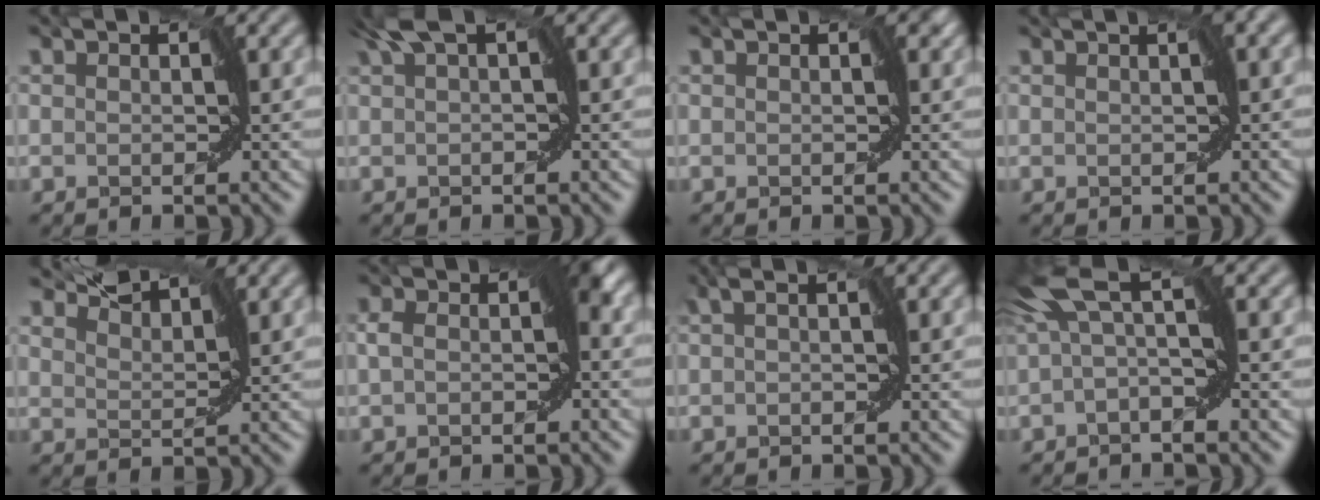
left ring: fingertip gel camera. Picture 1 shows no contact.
{"total": 2.5, "force": [1.3, 0.5, 2.1], "torque": [-0.039, 0.009, 0.017]}
{"total": 0.8, "force": [0.2, 0.4, 0.6], "torque": [-0.008, -0.002, 0.002]}
{"total": 1.1, "force": [0.1, 0.0, 1.1], "torque": [-0.028, 0.000, -0.001]}
{"total": 2.9, "force": [2.9, 0.2, 0.4], "torque": [-0.017, 0.001, 0.055]}
{"total": 3.5, "force": [-0.3, 1.4, 3.2], "torque": [-0.056, 0.007, -0.015]}
{"total": 1.0, "force": [0.2, -0.1, 1.0], "torque": [-0.025, 0.001, 0.001]}
{"total": 4.7, "force": [0.7, 1.0, 4.6], "torque": [-0.090, 0.021, -0.004]}